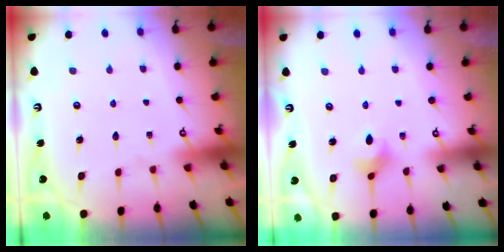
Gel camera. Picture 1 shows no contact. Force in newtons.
{"total": 2.9, "press": 2.9, "slide": 0.4}